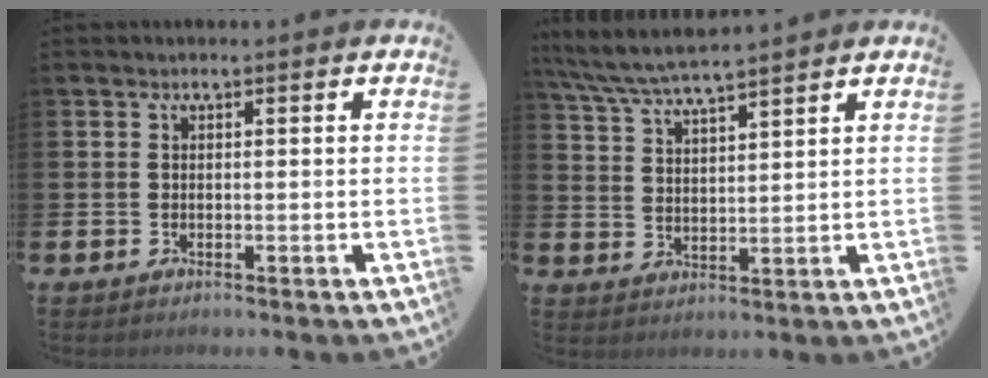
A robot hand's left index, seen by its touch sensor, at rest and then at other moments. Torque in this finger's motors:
{"motor_torque": [0.71, -0.68, 0.42, 0.21]}